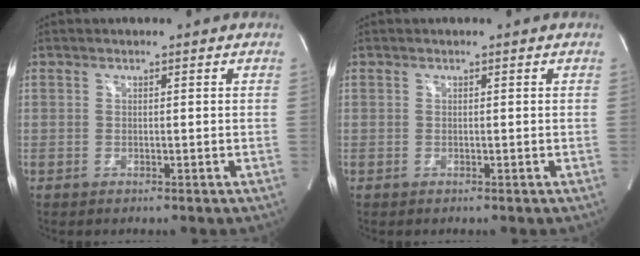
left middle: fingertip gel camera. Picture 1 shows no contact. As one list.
[{"total": 0.0}]